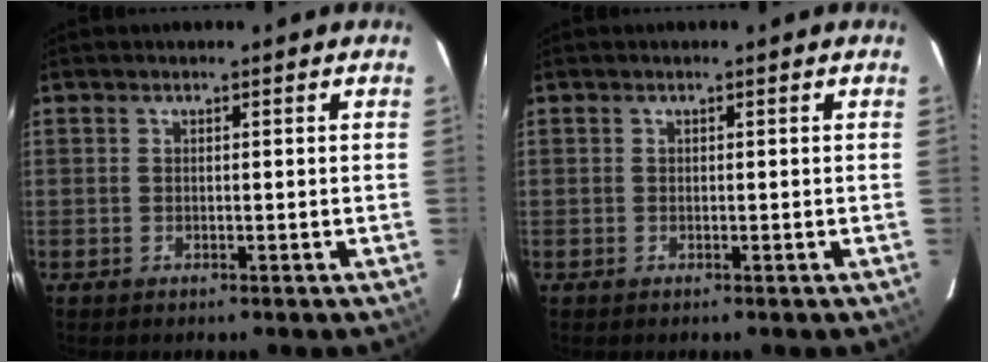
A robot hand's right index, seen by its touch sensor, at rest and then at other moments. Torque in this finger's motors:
{"motor_torque": [0.07, 0.10, -0.02, 0.00]}